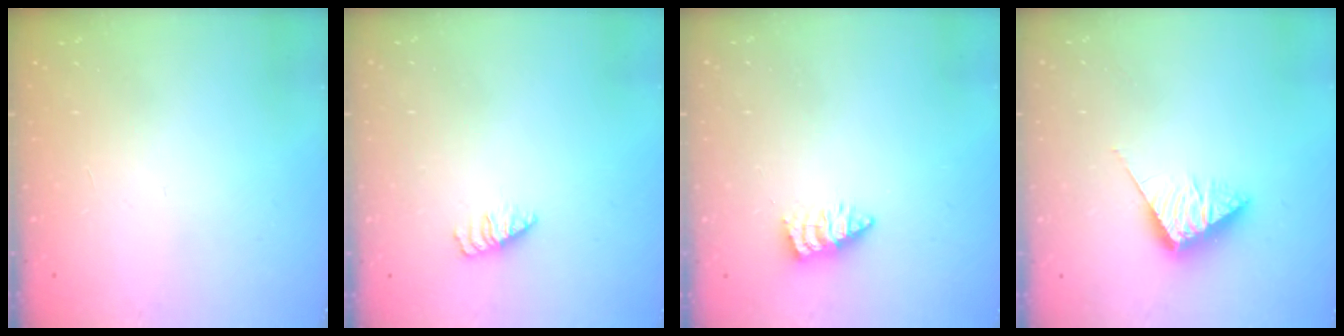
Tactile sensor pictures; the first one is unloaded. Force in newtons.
{"total": 1.2, "press": 1.1, "slide": 0.2}
{"total": 2.5, "press": 2.5, "slide": 0.1}
{"total": 7.9, "press": 7.9, "slide": 0.4}